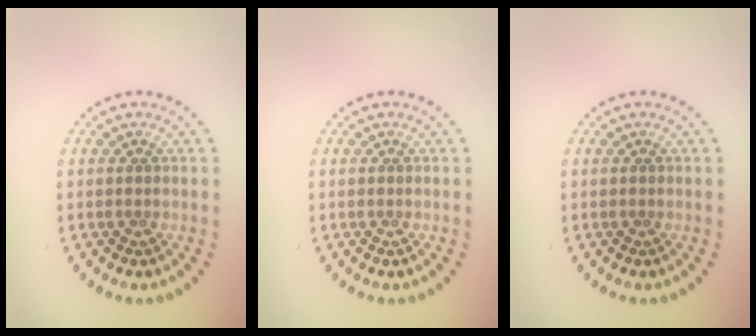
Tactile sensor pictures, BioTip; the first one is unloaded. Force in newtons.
{"total": 0.0}
{"total": 0.0}